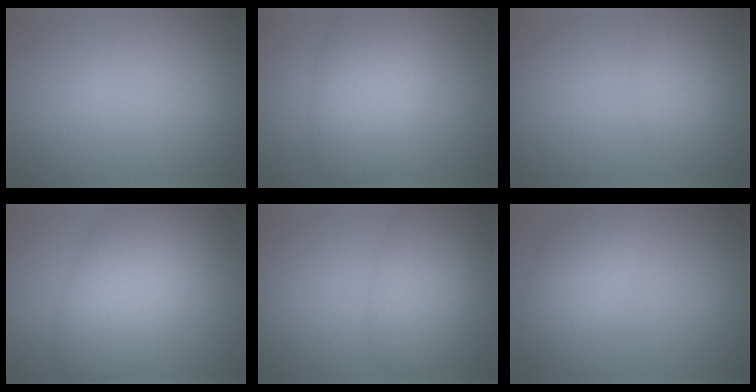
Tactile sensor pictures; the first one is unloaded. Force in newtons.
{"total": 7.2, "press": 7.2, "slide": 0.2}
{"total": 1.8, "press": 1.8, "slide": 0.1}
{"total": 8.4, "press": 8.3, "slide": 0.4}
{"total": 4.8, "press": 4.8, "slide": 0.2}
{"total": 3.6, "press": 3.6, "slide": 0.2}